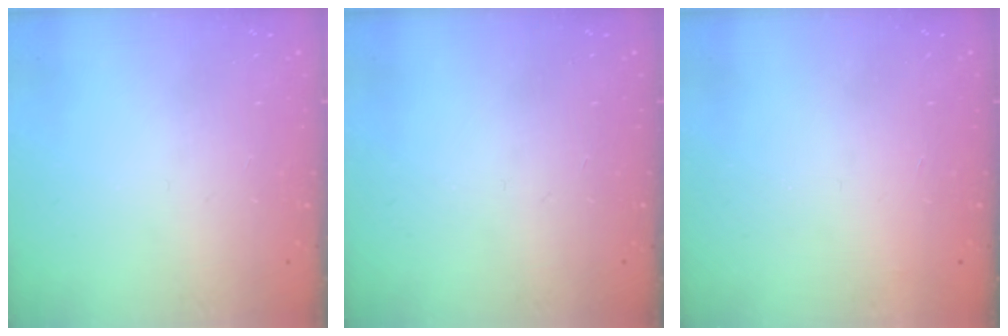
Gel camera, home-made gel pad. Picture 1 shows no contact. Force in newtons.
{"total": 0.0}
{"total": 3.6, "press": 3.6, "slide": 0.1}